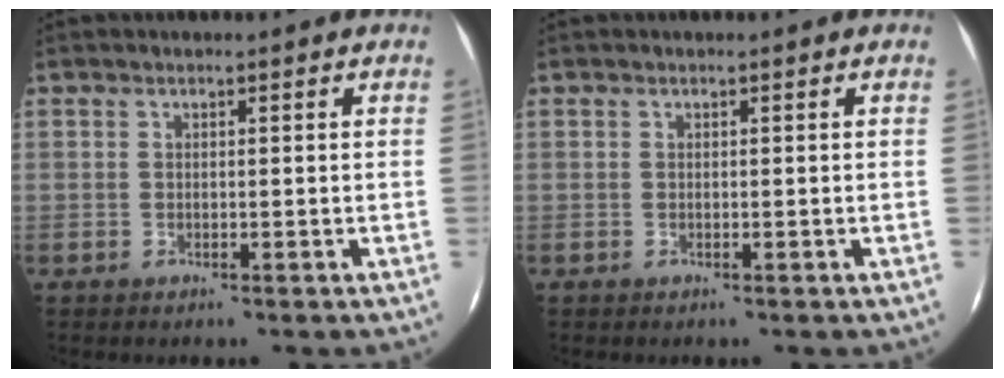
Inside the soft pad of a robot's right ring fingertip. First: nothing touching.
{"total": 0.0}